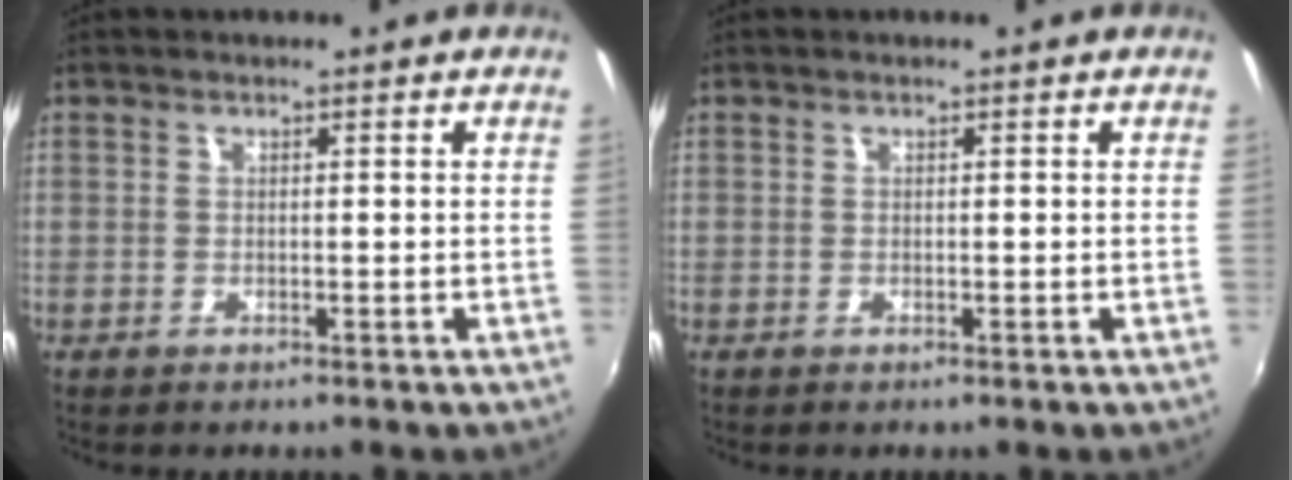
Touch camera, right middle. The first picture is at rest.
{"total": 0.0}